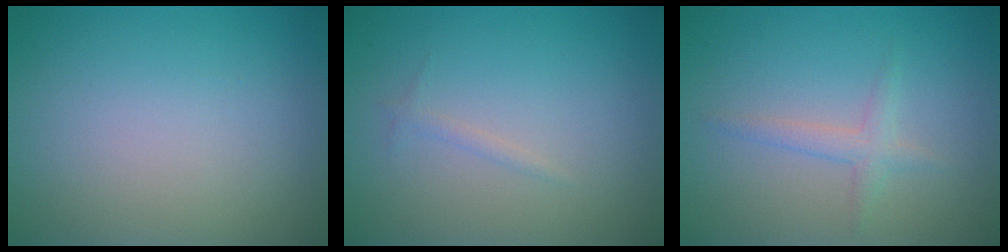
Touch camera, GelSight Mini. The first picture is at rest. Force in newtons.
{"total": 0.6, "press": 0.6, "slide": 0.1}
{"total": 1.7, "press": 1.7, "slide": 0.1}